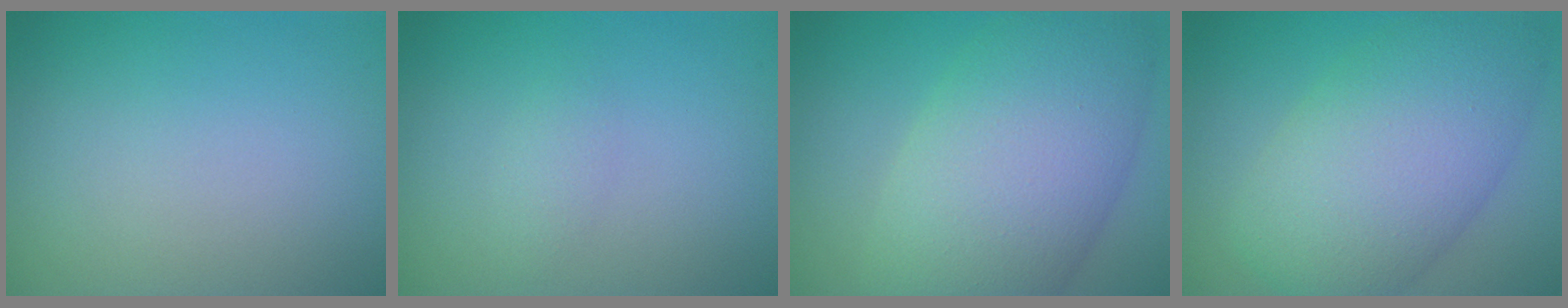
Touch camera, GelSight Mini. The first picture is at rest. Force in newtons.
{"total": 1.0, "press": 1.0, "slide": 0.1}
{"total": 11.1, "press": 11.1, "slide": 0.6}
{"total": 9.6, "press": 9.6, "slide": 0.2}